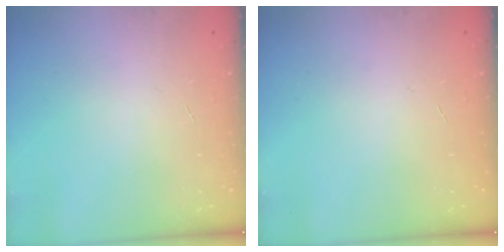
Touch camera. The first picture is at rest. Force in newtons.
{"total": 0.0}